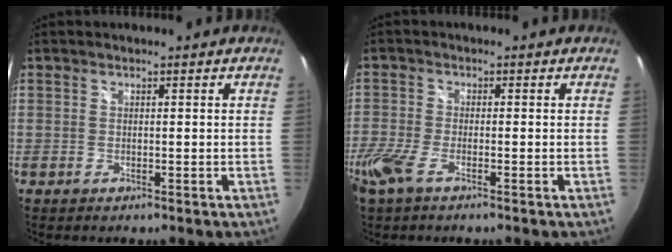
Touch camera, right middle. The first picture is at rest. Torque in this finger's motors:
{"motor_torque": [1.49, -0.65, 0.29, 0.09]}